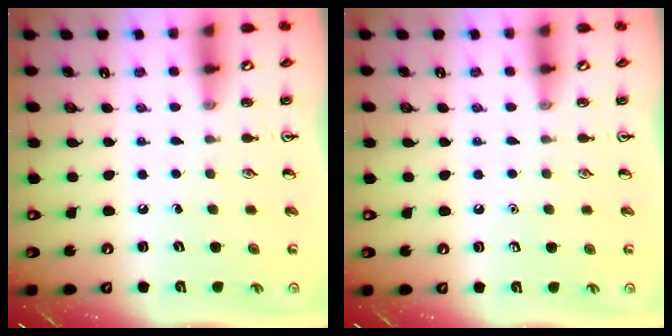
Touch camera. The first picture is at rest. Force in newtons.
{"total": 0.0}